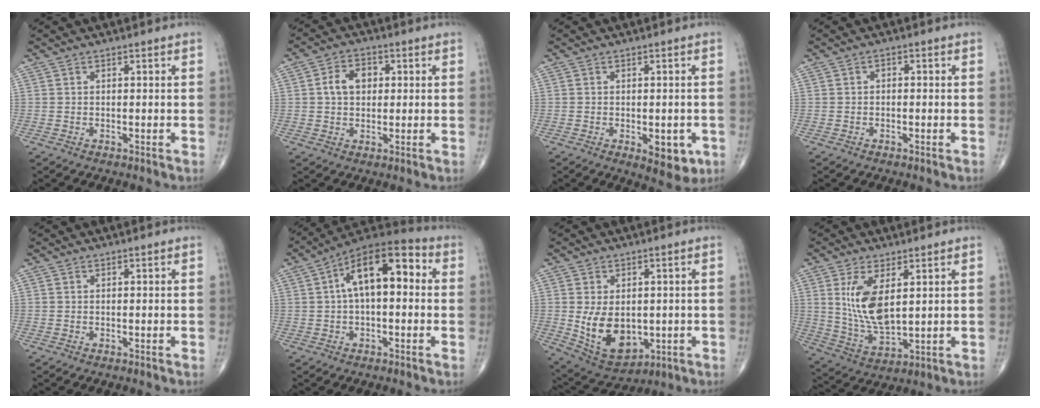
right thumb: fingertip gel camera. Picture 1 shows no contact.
{"total": 5.8, "force": [0.9, 4.2, 3.9], "torque": [-0.057, 0.012, 0.011]}
{"total": 6.0, "force": [-1.9, 2.9, 4.9], "torque": [-0.043, -0.005, -0.016]}
{"total": 0.8, "force": [-0.3, 0.6, 0.5], "torque": [-0.002, 0.006, -0.009]}
{"total": 0.0}
{"total": 14.4, "force": [2.1, 7.0, 12.3], "torque": [-0.183, 0.044, 0.025]}
{"total": 11.5, "force": [-0.9, 7.6, 8.6], "torque": [-0.120, -0.009, 0.011]}
{"total": 10.6, "force": [2.8, 4.7, 9.1], "torque": [-0.177, -0.023, 0.069]}